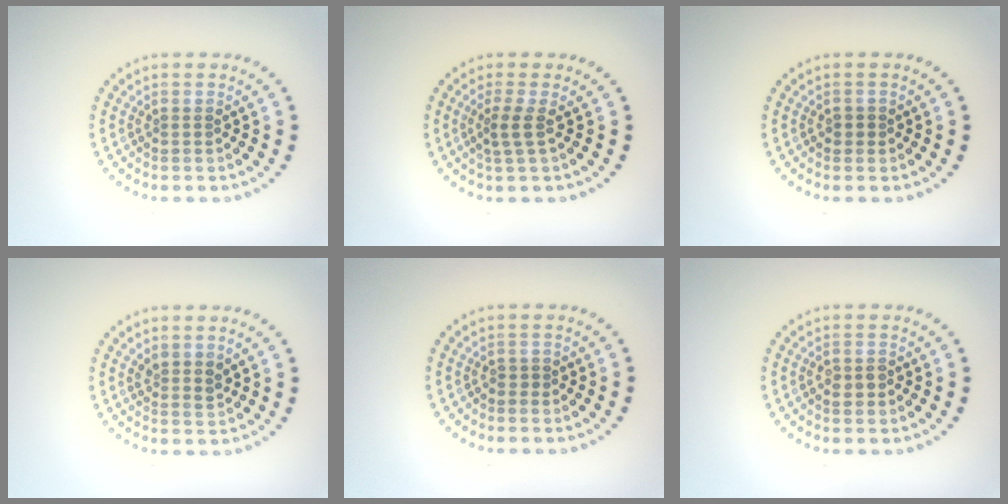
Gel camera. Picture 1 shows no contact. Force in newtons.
{"total": 1.9, "press": 1.4, "slide": 1.4}
{"total": 0.9, "press": 0.9, "slide": 0.2}
{"total": 1.5, "press": 1.2, "slide": 0.8}
{"total": 0.5, "press": 0.2, "slide": 0.5}
{"total": 1.6, "press": 1.4, "slide": 0.7}